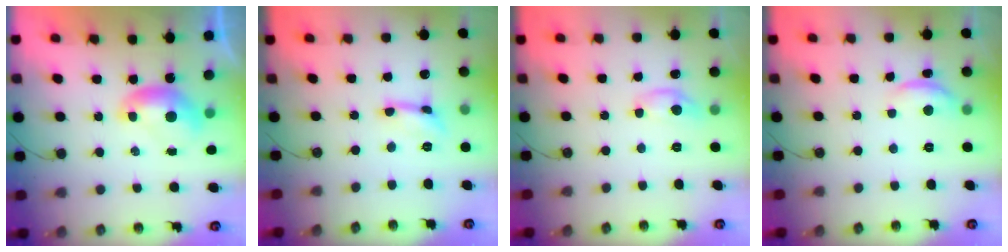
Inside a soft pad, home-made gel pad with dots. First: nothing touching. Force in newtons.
{"total": 0.0}
{"total": 2.6, "press": 2.6, "slide": 0.2}
{"total": 2.6, "press": 2.6, "slide": 0.5}